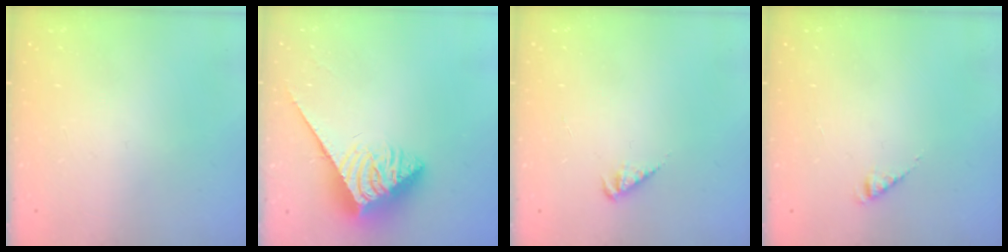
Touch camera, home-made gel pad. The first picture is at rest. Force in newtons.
{"total": 3.8, "press": 3.7, "slide": 0.6}
{"total": 2.5, "press": 2.4, "slide": 0.6}
{"total": 2.6, "press": 2.6, "slide": 0.4}